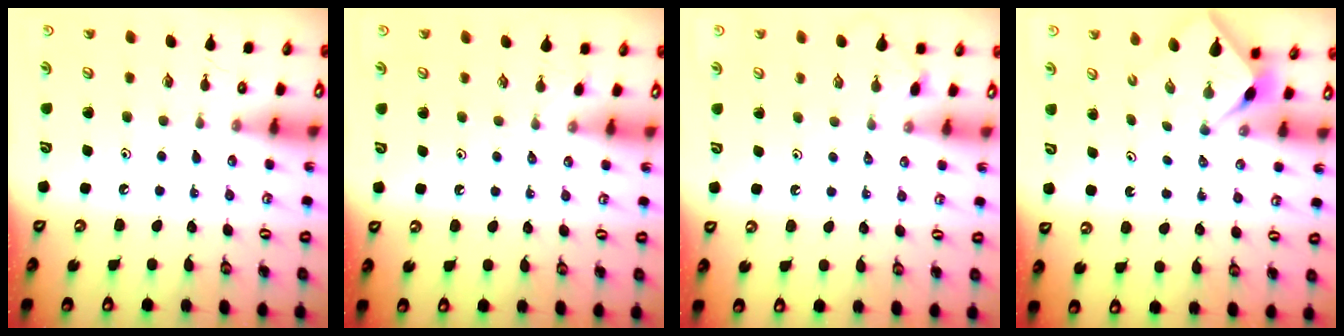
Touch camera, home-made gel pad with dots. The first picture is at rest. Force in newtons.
{"total": 4.3, "press": 4.2, "slide": 0.8}
{"total": 3.3, "press": 3.3, "slide": 0.6}
{"total": 2.4, "press": 2.4, "slide": 0.1}